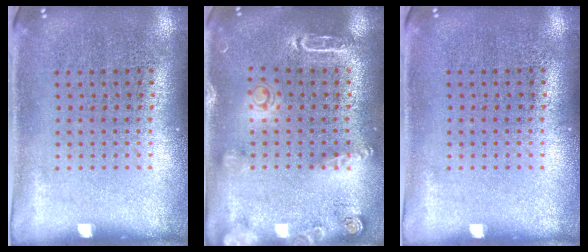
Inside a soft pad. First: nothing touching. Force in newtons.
{"total": 1.8, "press": 1.8, "slide": 0.4}
{"total": 0.0}